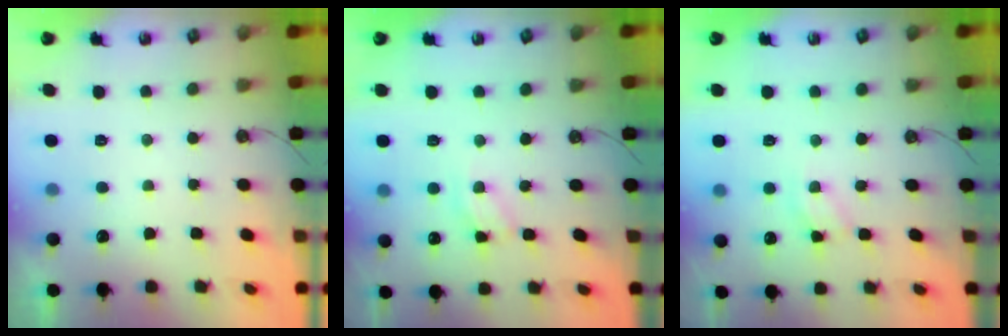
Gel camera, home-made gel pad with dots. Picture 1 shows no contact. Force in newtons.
{"total": 5.5, "press": 5.5, "slide": 0.4}
{"total": 4.2, "press": 4.2, "slide": 0.1}